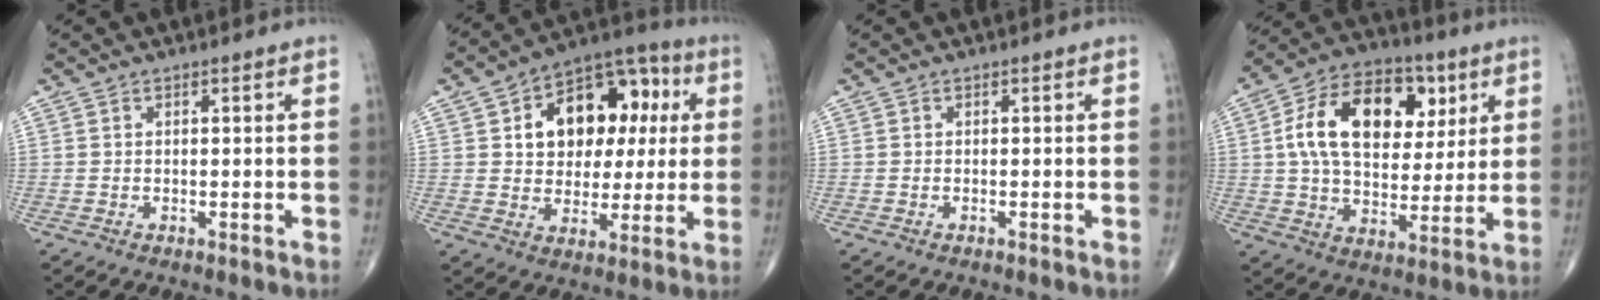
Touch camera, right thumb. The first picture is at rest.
{"total": 17.6, "force": [4.1, 12.0, 12.1], "torque": [-0.125, 0.020, 0.060]}
{"total": 0.0}
{"total": 20.6, "force": [5.6, 13.1, 14.9], "torque": [-0.224, 0.001, 0.089]}